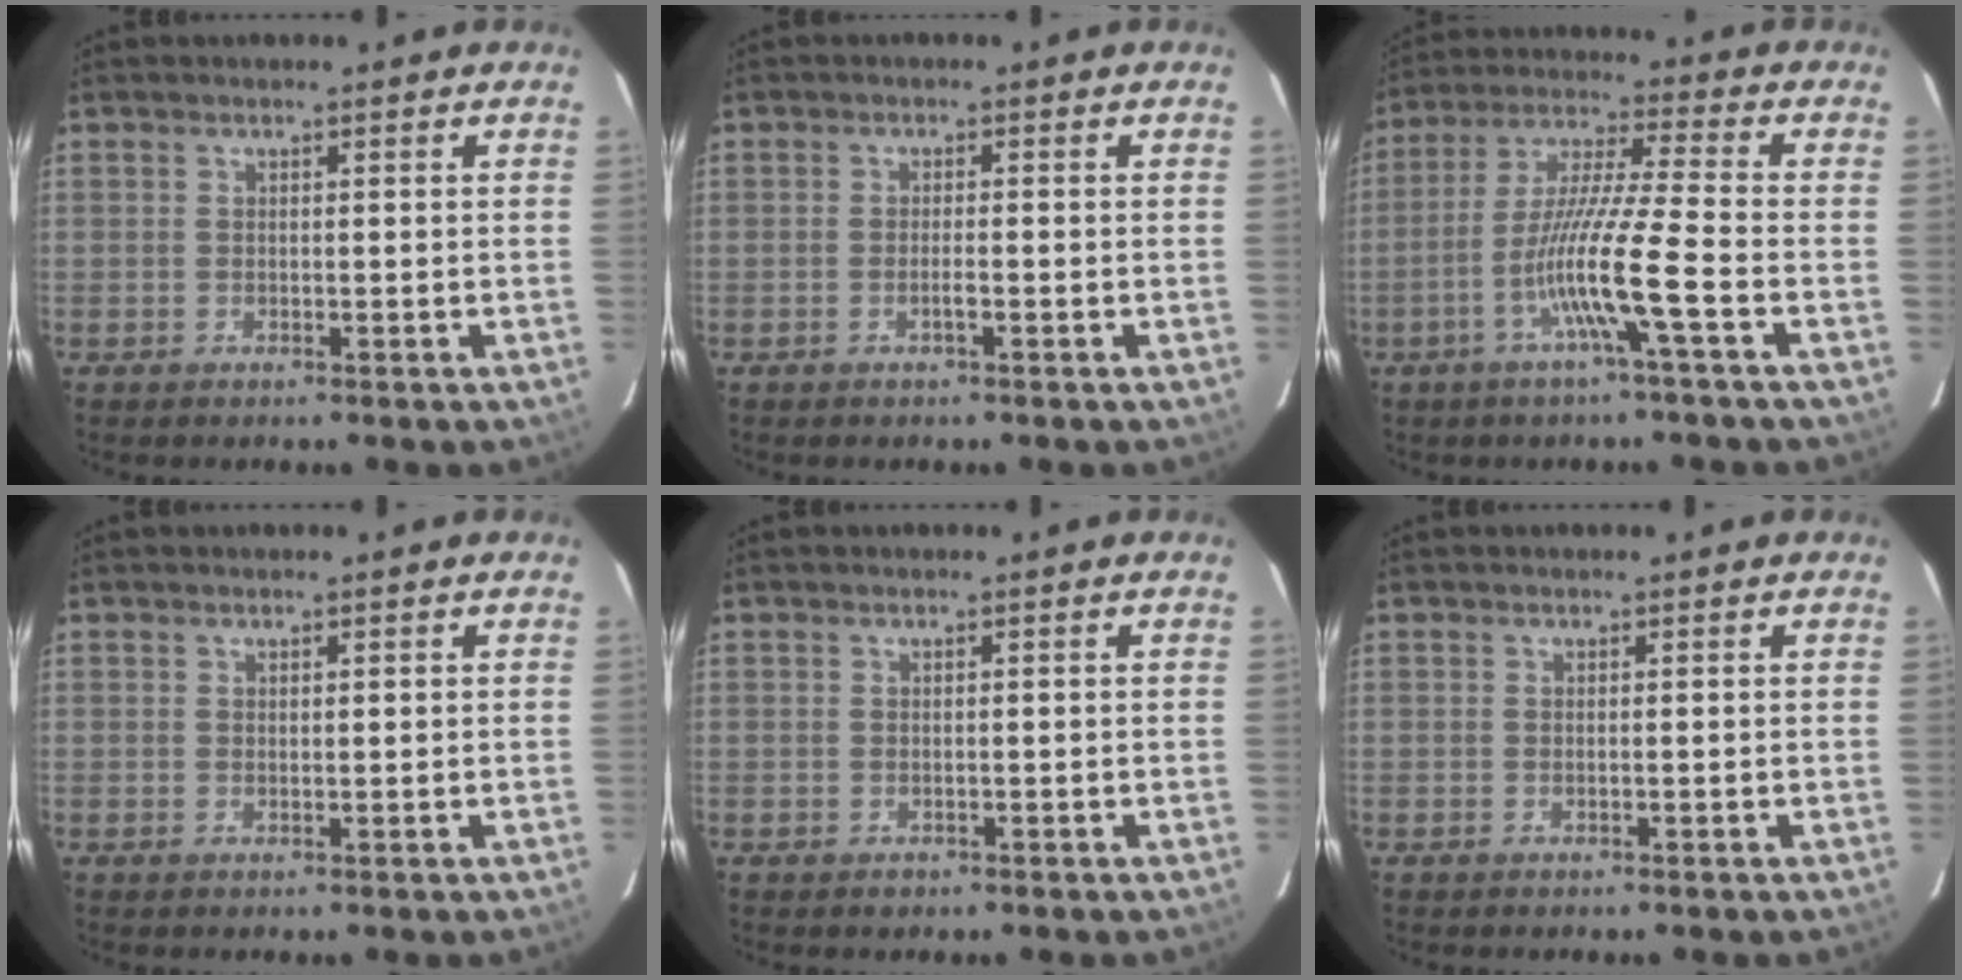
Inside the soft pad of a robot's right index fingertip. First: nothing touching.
{"total": 1.2, "force": [-0.6, 0.0, 1.1], "torque": [-0.021, 0.001, -0.011]}
{"total": 11.4, "force": [-4.3, -1.4, 10.5], "torque": [-0.202, -0.005, -0.085]}
{"total": 0.6, "force": [0.3, 0.1, 0.4], "torque": [-0.010, 0.001, 0.006]}
{"total": 0.5, "force": [-0.2, 0.4, 0.1], "torque": [-0.003, 0.002, 0.000]}
{"total": 0.0}